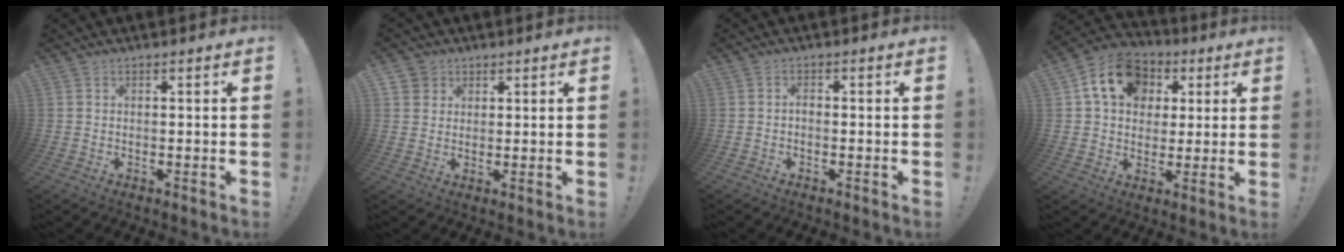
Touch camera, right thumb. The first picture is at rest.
{"total": 3.9, "force": [2.1, 3.3, 0.5], "torque": [-0.010, -0.007, 0.039]}
{"total": 1.0, "force": [-0.7, 0.5, 0.5], "torque": [-0.009, 0.006, -0.014]}
{"total": 15.5, "force": [5.5, 11.9, 8.3], "torque": [-0.126, -0.007, 0.106]}